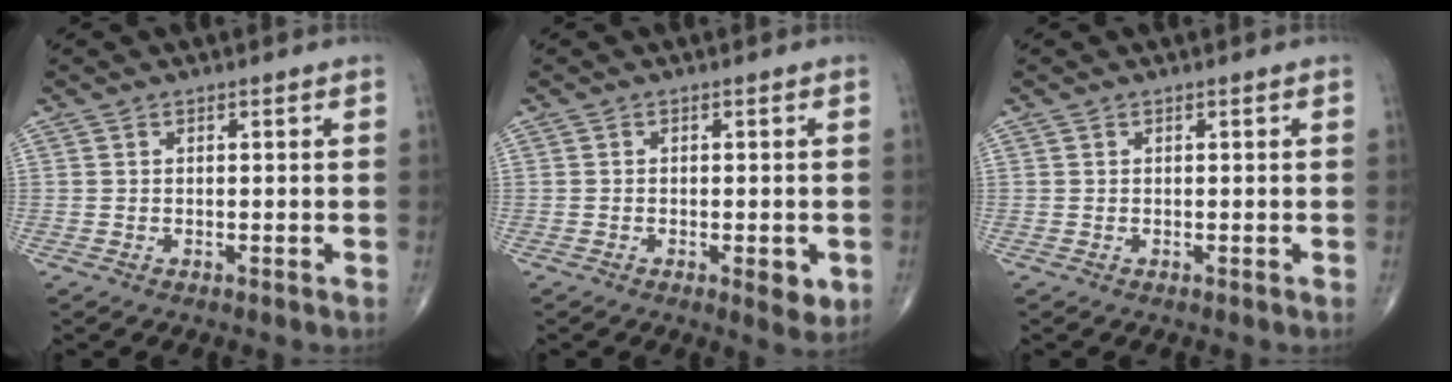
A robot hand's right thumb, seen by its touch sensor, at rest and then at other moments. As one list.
[{"total": 3.8, "force": [-1.1, 1.5, 3.3], "torque": [-0.037, -0.006, -0.012]}, {"total": 0.0}]